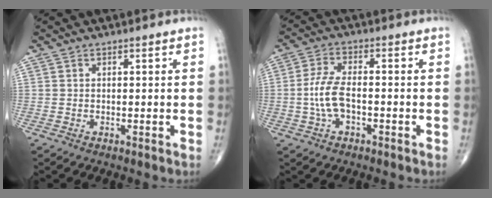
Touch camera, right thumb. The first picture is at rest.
{"total": 6.7, "force": [-1.3, 3.2, 5.7], "torque": [-0.128, 0.019, -0.027]}